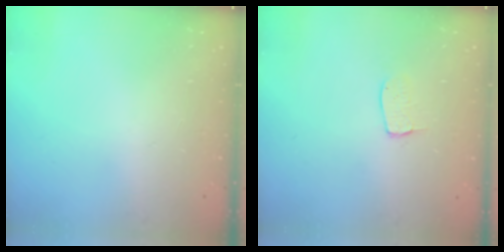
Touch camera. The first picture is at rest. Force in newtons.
{"total": 4.2, "press": 4.2, "slide": 0.2}